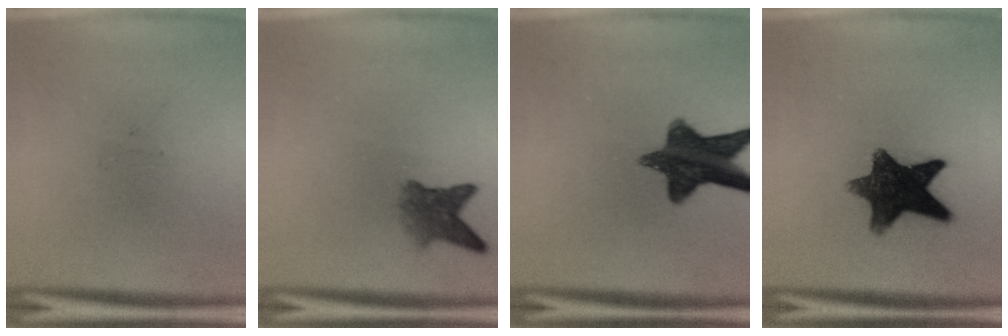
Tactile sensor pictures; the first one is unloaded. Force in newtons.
{"total": 3.7}
{"total": 12.1}
{"total": 11.8}